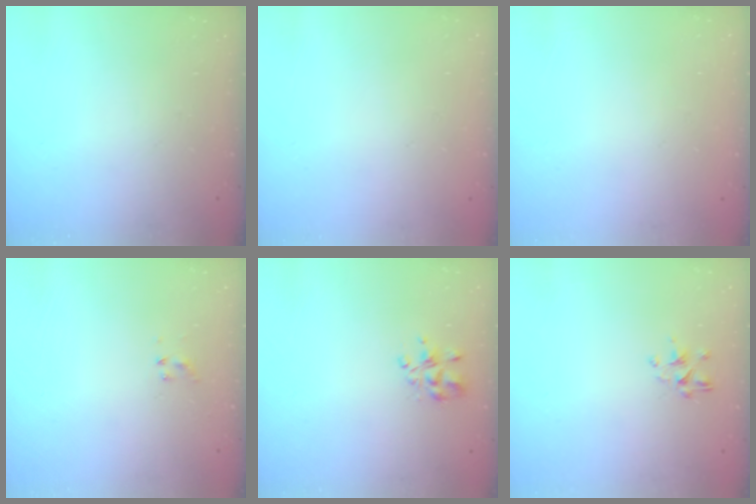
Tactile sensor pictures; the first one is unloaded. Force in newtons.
{"total": 1.9, "press": 1.9, "slide": 0.2}
{"total": 1.9, "press": 1.9, "slide": 0.2}
{"total": 1.0, "press": 0.9, "slide": 0.4}
{"total": 3.6, "press": 3.6, "slide": 0.2}
{"total": 1.8, "press": 1.7, "slide": 0.7}